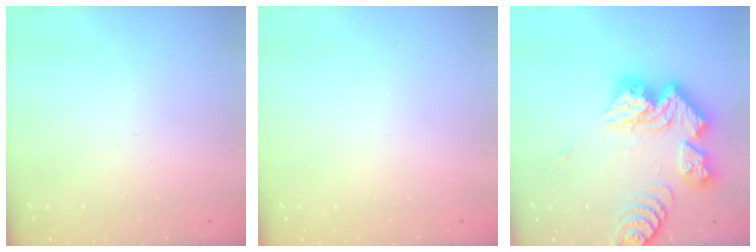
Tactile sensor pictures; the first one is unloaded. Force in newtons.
{"total": 0.0}
{"total": 22.6, "press": 22.5, "slide": 2.2}